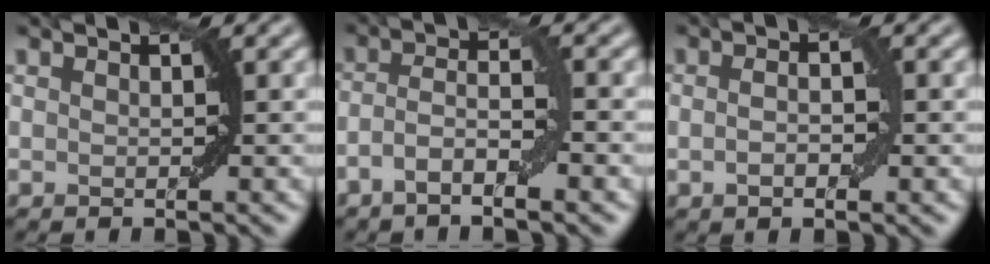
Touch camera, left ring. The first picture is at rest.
{"total": 3.6, "force": [-1.8, 0.6, 3.1], "torque": [-0.057, 0.007, -0.041]}
{"total": 2.3, "force": [-0.2, 0.7, 2.2], "torque": [-0.040, -0.003, -0.005]}